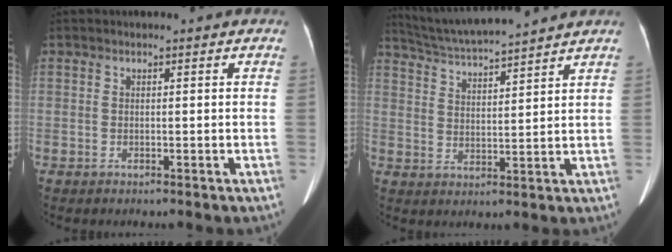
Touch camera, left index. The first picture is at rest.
{"total": 11.6, "force": [10.8, -0.8, 4.3], "torque": [-0.088, 0.021, 0.180]}